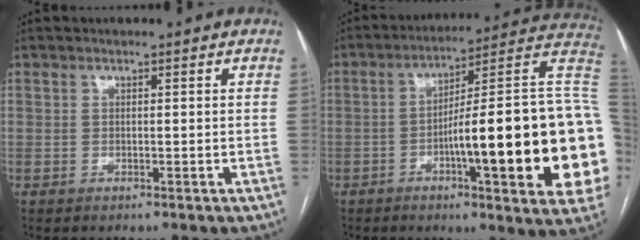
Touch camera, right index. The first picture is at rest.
{"total": 27.3, "force": [-3.8, 2.5, 26.9], "torque": [-0.271, 0.015, -0.057]}